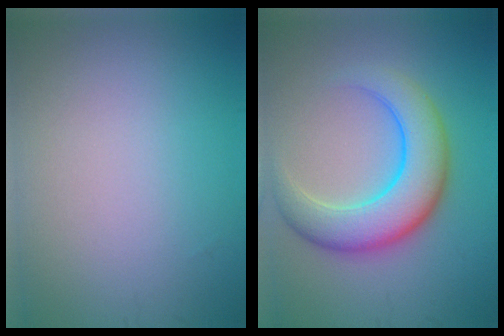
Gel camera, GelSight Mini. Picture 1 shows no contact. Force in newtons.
{"total": 6.9, "press": 6.9, "slide": 0.2}